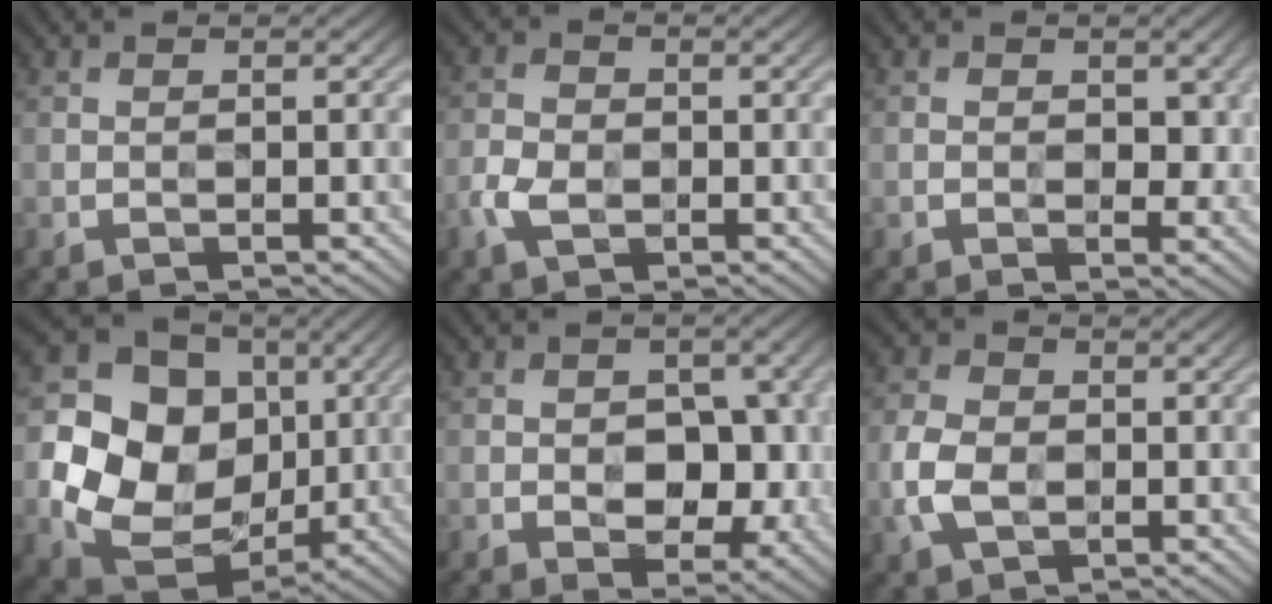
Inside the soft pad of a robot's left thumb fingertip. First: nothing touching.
{"total": 4.2, "force": [-1.8, 2.9, 2.3], "torque": [-0.062, 0.000, -0.041]}
{"total": 5.5, "force": [-0.3, 3.6, 4.1], "torque": [-0.055, -0.003, -0.006]}
{"total": 16.9, "force": [0.3, 14.7, 8.2], "torque": [-0.198, -0.015, 0.023]}
{"total": 9.0, "force": [-1.7, 5.7, 6.7], "torque": [-0.084, -0.006, -0.027]}
{"total": 5.8, "force": [-1.5, 4.2, 3.7], "torque": [-0.103, -0.001, -0.034]}